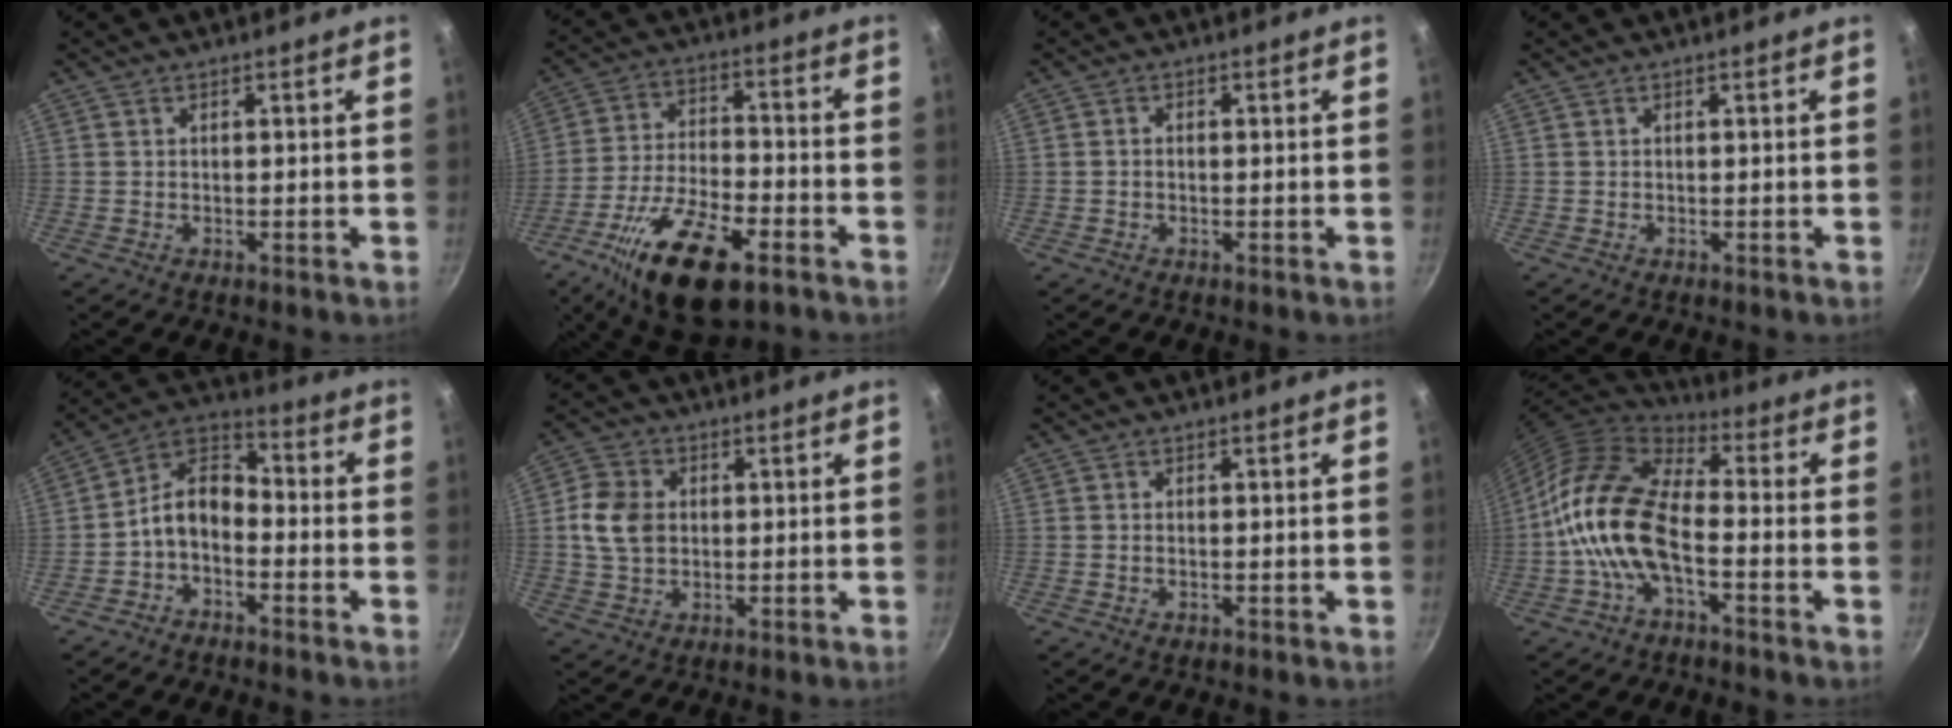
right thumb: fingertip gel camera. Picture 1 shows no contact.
{"total": 18.7, "force": [-9.7, 7.7, 14.1], "torque": [-0.243, 0.030, -0.173]}
{"total": 1.0, "force": [-0.2, 0.7, 0.6], "torque": [-0.013, 0.007, -0.005]}
{"total": 0.0}
{"total": 8.7, "force": [-3.0, 5.6, 5.9], "torque": [-0.097, 0.059, -0.073]}
{"total": 8.1, "force": [0.6, 6.3, 5.0], "torque": [-0.079, 0.004, 0.005]}
{"total": 0.6, "force": [-0.1, 0.3, 0.5], "torque": [-0.009, 0.001, -0.002]}
{"total": 15.2, "force": [-3.5, 7.6, 12.8], "torque": [-0.227, 0.035, -0.081]}